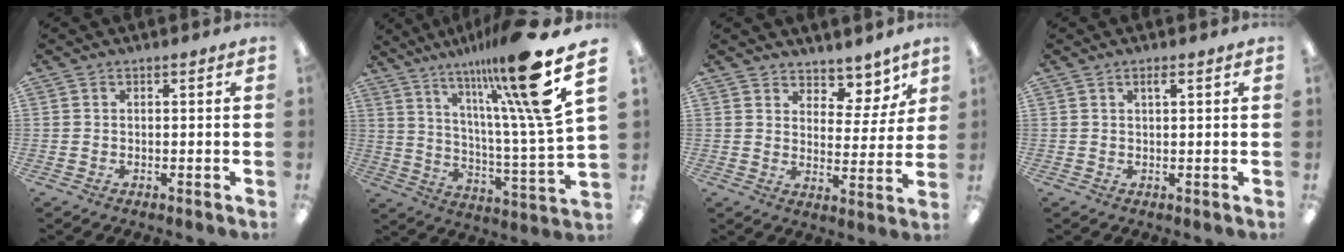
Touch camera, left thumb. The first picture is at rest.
{"total": 21.9, "force": [14.2, 2.6, 16.5], "torque": [-0.277, -0.080, 0.213]}
{"total": 7.8, "force": [6.6, 3.8, 1.6], "torque": [-0.016, -0.056, 0.118]}
{"total": 1.8, "force": [1.1, 0.3, 1.4], "torque": [-0.031, 0.001, 0.018]}